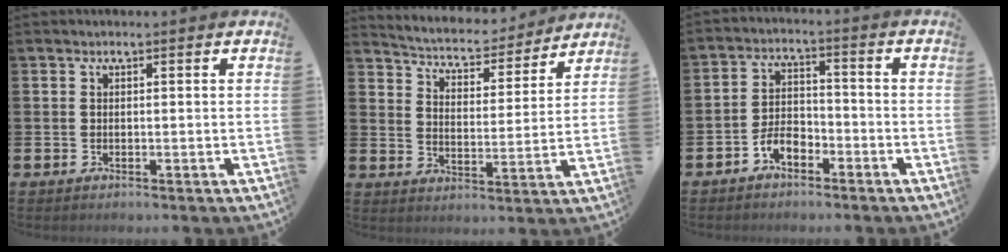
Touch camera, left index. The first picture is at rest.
{"total": 5.3, "force": [5.0, 1.4, 0.7], "torque": [-0.043, -0.042, 0.083]}
{"total": 4.0, "force": [-2.8, 2.0, 2.0], "torque": [-0.036, 0.012, -0.055]}